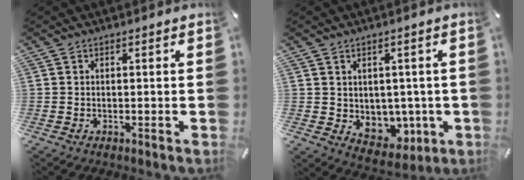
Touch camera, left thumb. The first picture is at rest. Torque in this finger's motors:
{"motor_torque": [0.96, 0.98, 0.01, 0.01, 0.00]}